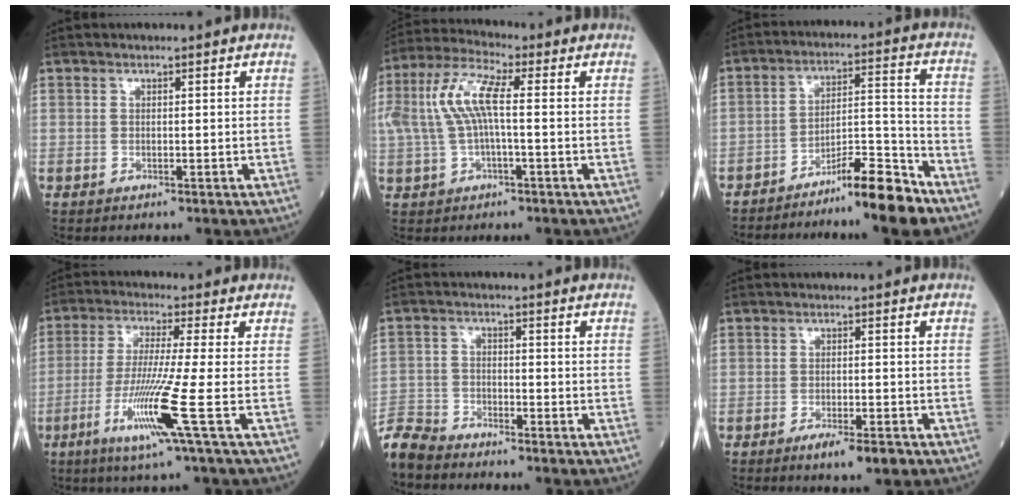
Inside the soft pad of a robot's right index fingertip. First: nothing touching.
{"total": 9.2, "force": [0.8, 2.2, 8.9], "torque": [-0.206, 0.029, 0.012]}
{"total": 9.3, "force": [-7.5, 0.3, 5.5], "torque": [-0.081, 0.024, -0.124]}
{"total": 10.2, "force": [-3.8, -2.1, 9.2], "torque": [-0.185, -0.029, -0.080]}
{"total": 5.8, "force": [-5.7, 1.0, 0.5], "torque": [-0.010, -0.011, -0.112]}
{"total": 5.1, "force": [-3.2, 0.6, 3.9], "torque": [-0.057, -0.006, -0.050]}